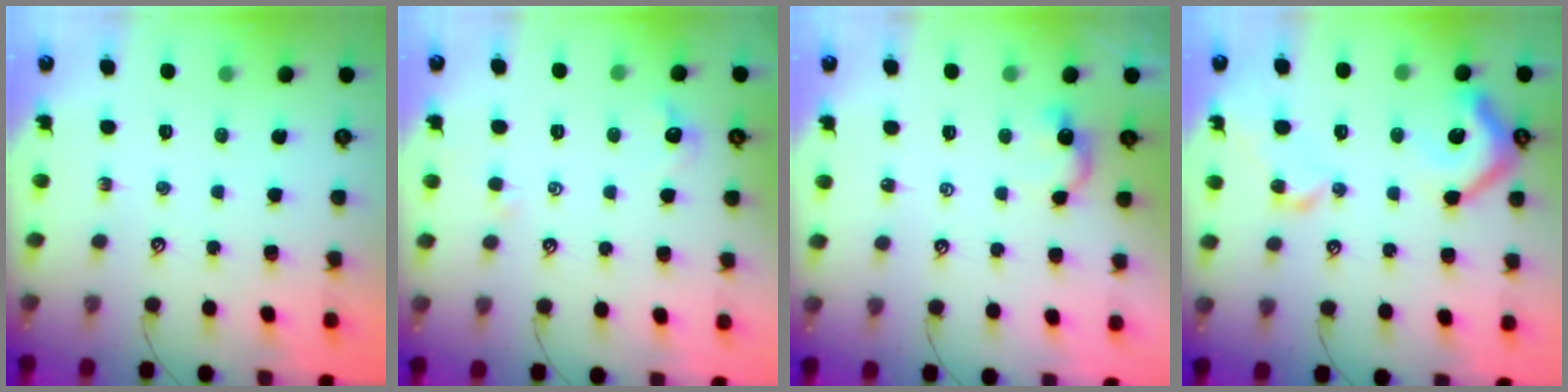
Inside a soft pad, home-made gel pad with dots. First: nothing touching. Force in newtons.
{"total": 0.6, "press": 0.2, "slide": 0.6}
{"total": 2.1, "press": 2.1, "slide": 0.5}
{"total": 14.1, "press": 14.0, "slide": 1.7}